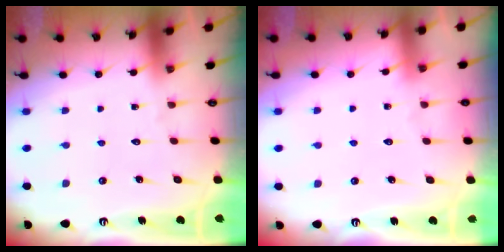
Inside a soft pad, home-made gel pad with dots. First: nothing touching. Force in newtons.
{"total": 1.6, "press": 1.6, "slide": 0.3}